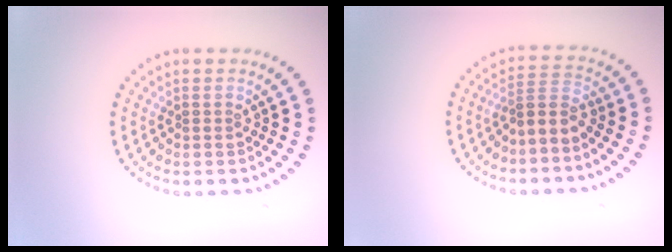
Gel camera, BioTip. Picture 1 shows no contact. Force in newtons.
{"total": 2.3, "press": 1.7, "slide": 1.5}